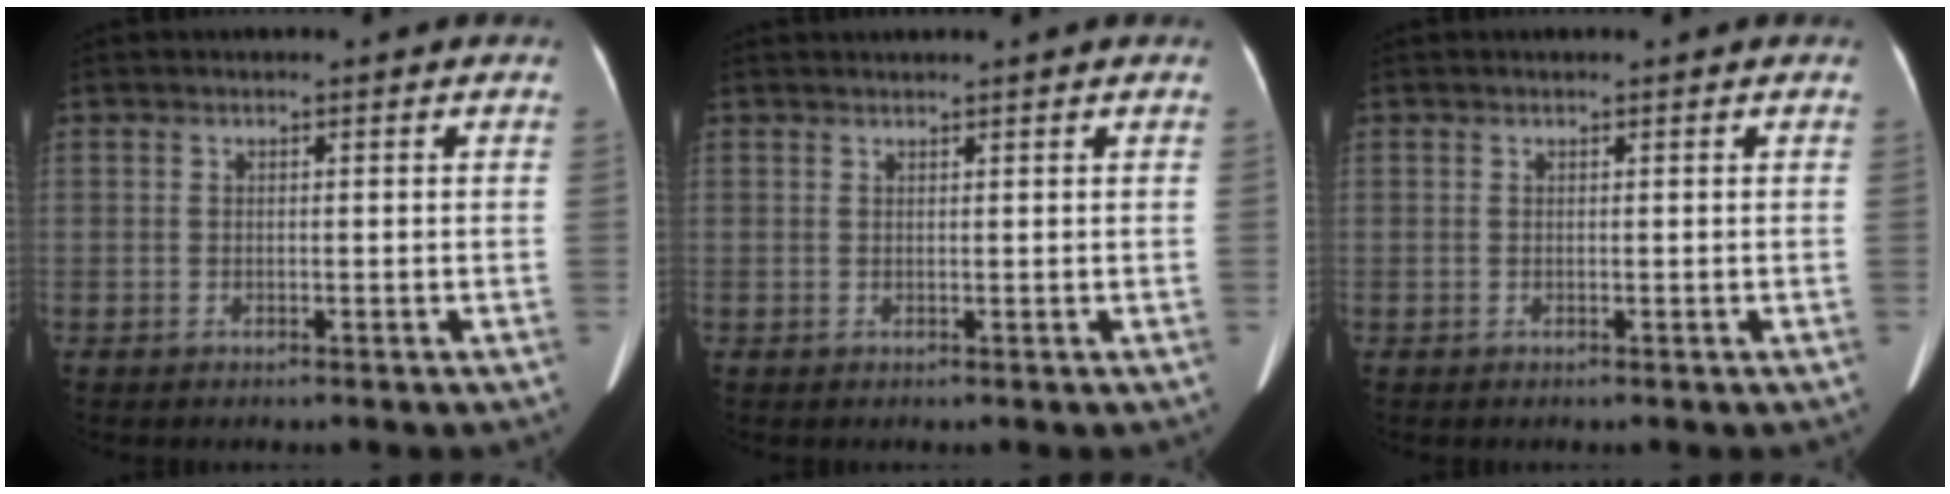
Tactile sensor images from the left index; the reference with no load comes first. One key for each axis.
{"total": 2.3, "fx": 2.1, "fy": -0.4, "fz": 0.8, "tx": -0.009, "ty": 0.024, "tz": 0.036}
{"total": 0.0}